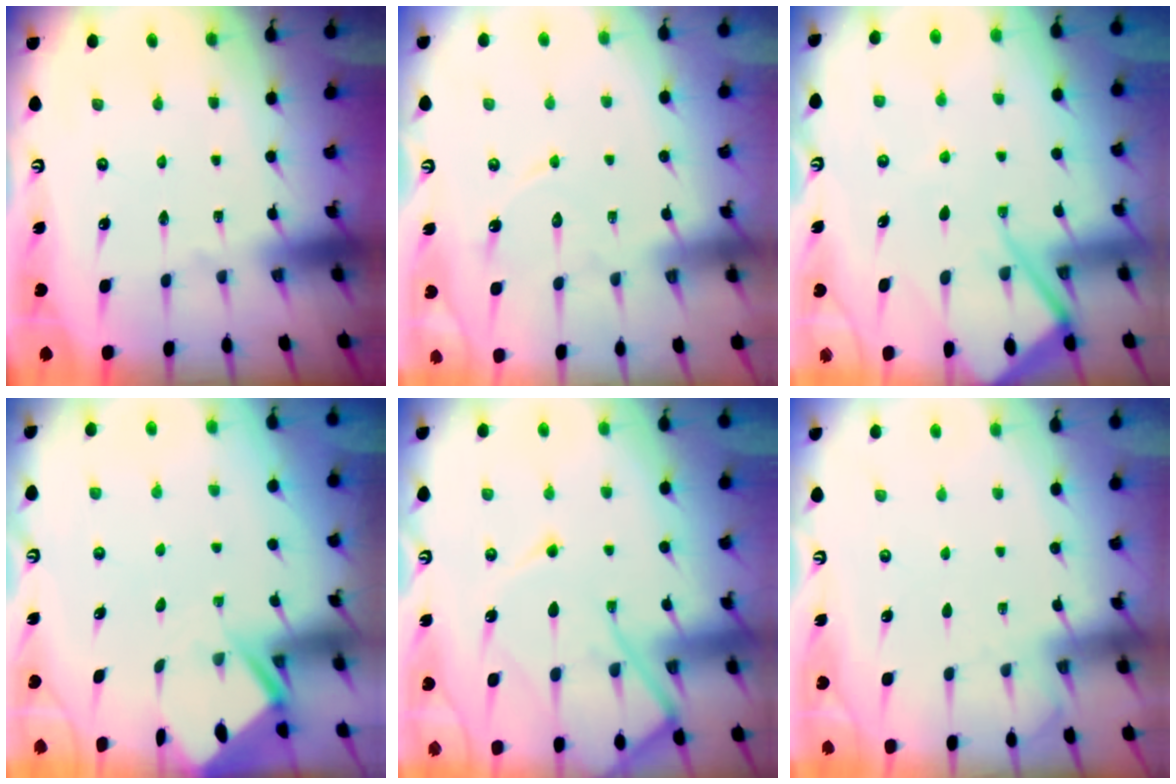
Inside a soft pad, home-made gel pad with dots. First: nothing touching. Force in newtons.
{"total": 5.5, "press": 5.5, "slide": 0.6}
{"total": 8.4, "press": 8.3, "slide": 1.1}
{"total": 3.4, "press": 3.4, "slide": 0.3}
{"total": 12.1, "press": 12.0, "slide": 1.3}
{"total": 3.6, "press": 3.6, "slide": 0.5}